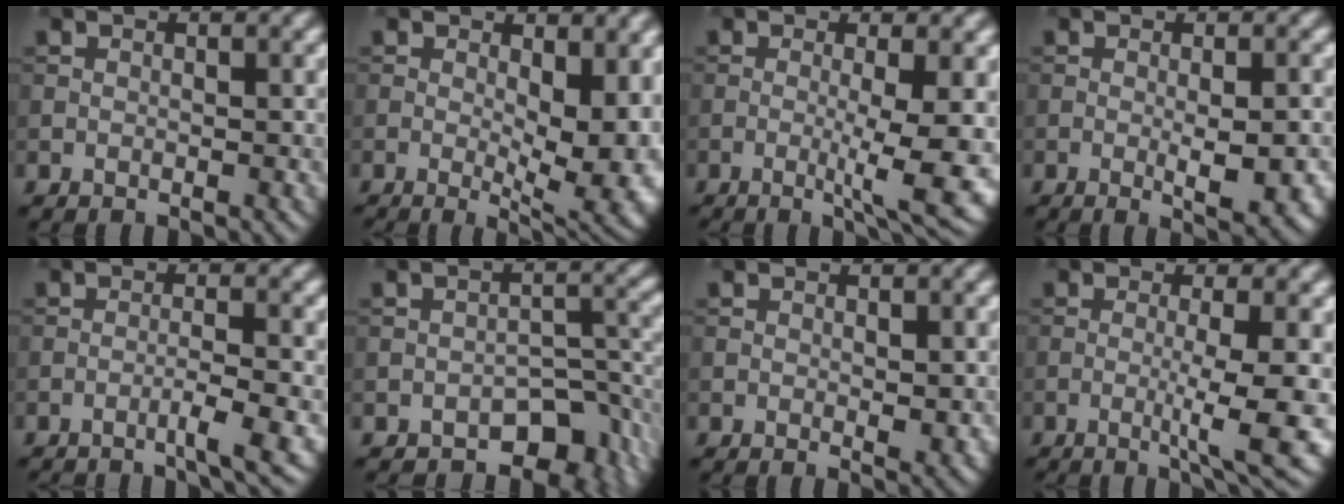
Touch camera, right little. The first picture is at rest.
{"total": 8.3, "force": [-0.3, 3.7, 7.4], "torque": [-0.106, -0.015, 0.001]}
{"total": 6.4, "force": [-1.0, 1.0, 6.3], "torque": [-0.100, -0.013, -0.012]}
{"total": 4.1, "force": [-0.8, 0.8, 3.9], "torque": [-0.061, -0.009, -0.006]}
{"total": 2.8, "force": [-1.4, 0.2, 2.3], "torque": [-0.029, 0.006, -0.037]}
{"total": 6.4, "force": [-4.1, 3.3, 3.7], "torque": [-0.028, -0.007, -0.058]}
{"total": 1.3, "force": [0.0, 0.5, 1.2], "torque": [-0.014, -0.005, 0.000]}
{"total": 6.2, "force": [-1.1, 0.9, 6.0], "torque": [-0.097, -0.008, -0.018]}